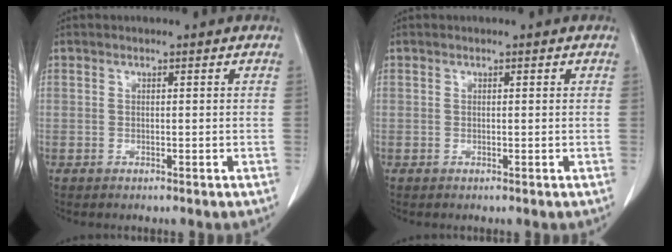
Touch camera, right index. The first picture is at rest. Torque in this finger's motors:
{"motor_torque": [-0.09, 0.05, -0.03, -0.01]}